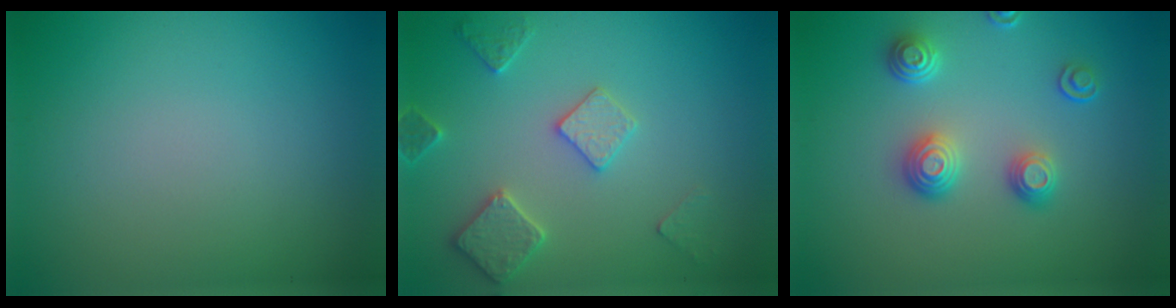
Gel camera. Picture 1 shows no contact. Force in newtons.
{"total": 2.9, "press": 2.8, "slide": 0.5}
{"total": 3.4, "press": 2.8, "slide": 1.9}